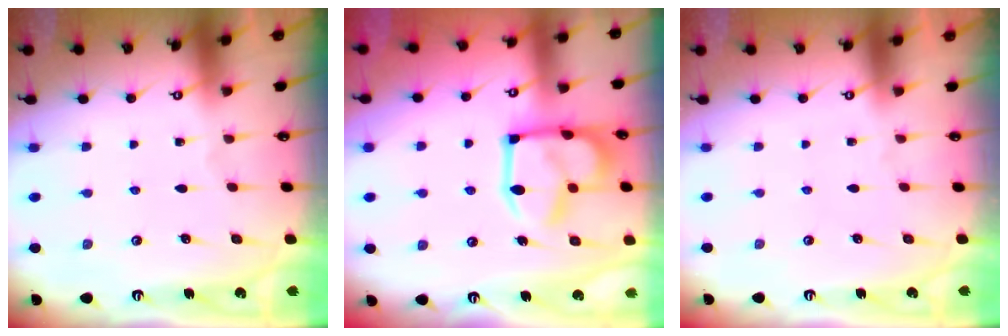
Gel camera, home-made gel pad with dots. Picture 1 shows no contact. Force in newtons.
{"total": 14.5, "press": 14.4, "slide": 1.5}
{"total": 1.6, "press": 1.4, "slide": 0.7}